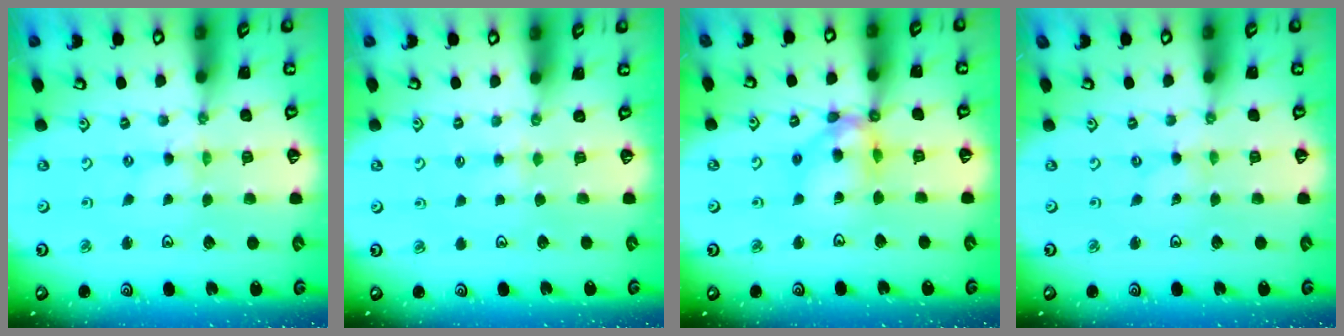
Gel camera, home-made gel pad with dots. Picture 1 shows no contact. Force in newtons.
{"total": 2.4, "press": 2.4, "slide": 0.4}
{"total": 11.8, "press": 11.7, "slide": 1.4}
{"total": 0.0}